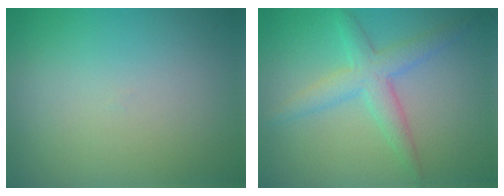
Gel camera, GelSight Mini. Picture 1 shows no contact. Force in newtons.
{"total": 3.5, "press": 3.5, "slide": 0.1}